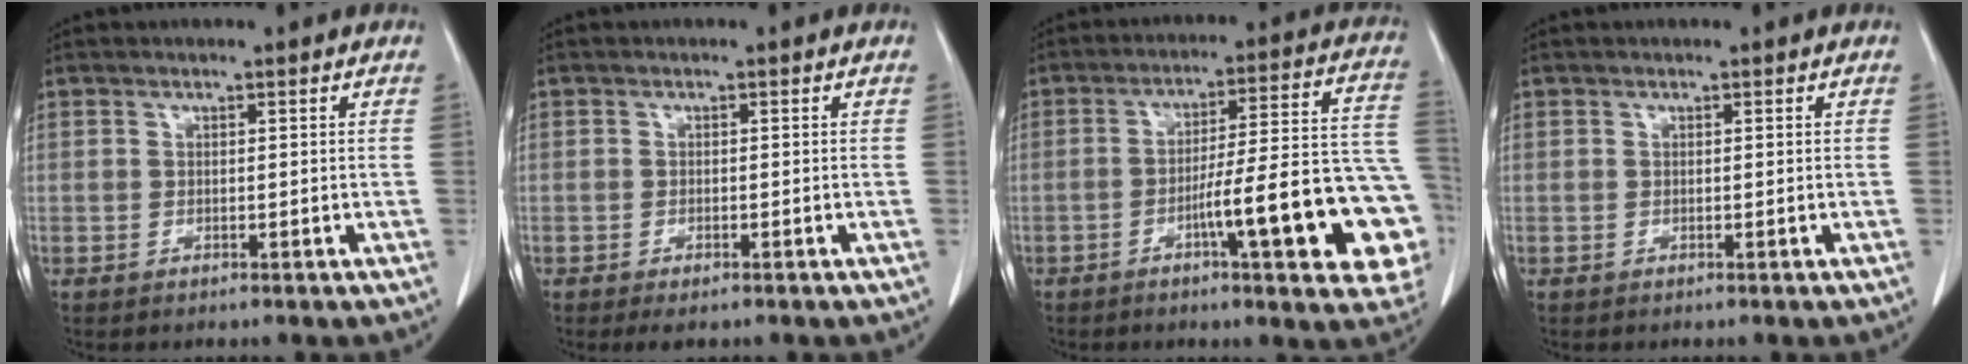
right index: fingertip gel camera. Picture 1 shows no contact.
{"total": 2.0, "force": [-1.3, 0.6, 1.3], "torque": [-0.021, -0.004, -0.013]}
{"total": 19.5, "force": [-6.5, 2.0, 18.3], "torque": [-0.157, 0.026, -0.083]}
{"total": 0.0}